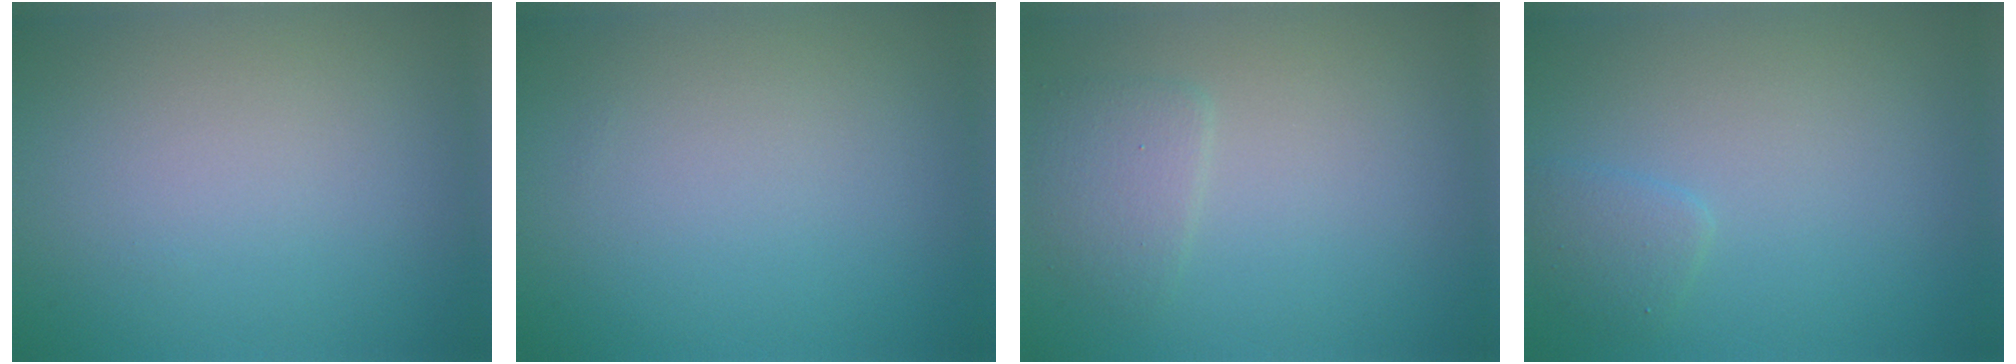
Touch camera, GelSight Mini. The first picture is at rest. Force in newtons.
{"total": 0.0}
{"total": 1.8, "press": 1.8, "slide": 0.1}
{"total": 1.4, "press": 1.4, "slide": 0.1}